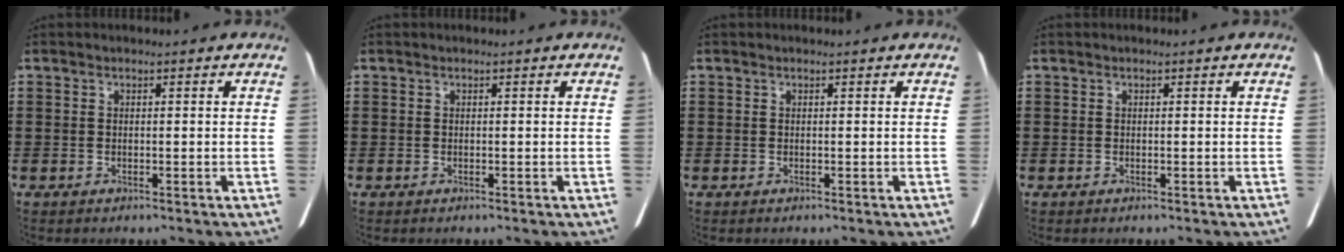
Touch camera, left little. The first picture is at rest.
{"total": 0.0}
{"total": 0.0}
{"total": 0.0}